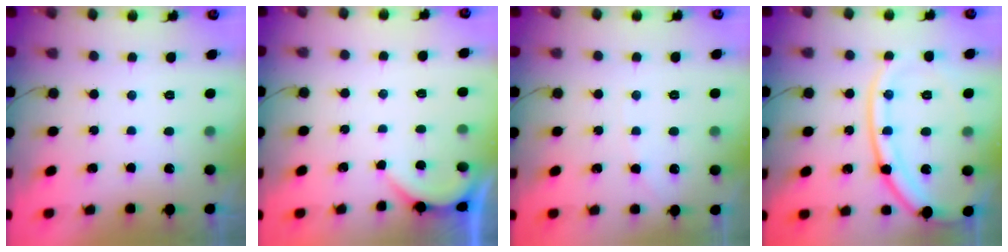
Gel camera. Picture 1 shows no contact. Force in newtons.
{"total": 1.9, "press": 1.9, "slide": 0.3}
{"total": 3.5, "press": 3.5, "slide": 0.5}
{"total": 16.5, "press": 16.4, "slide": 1.6}